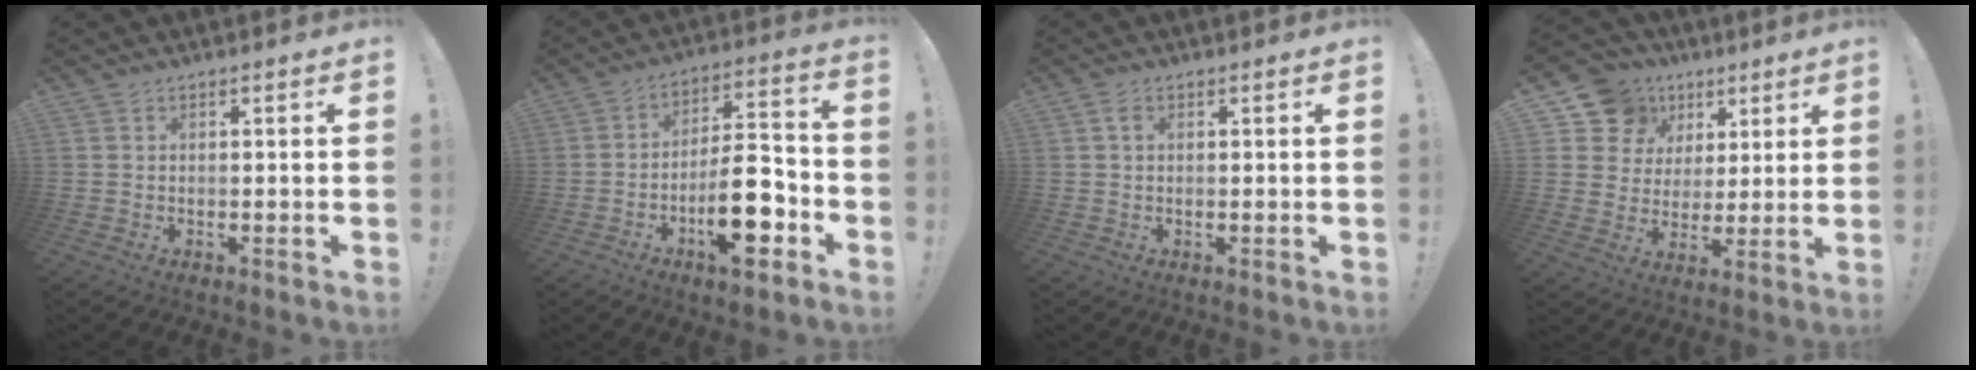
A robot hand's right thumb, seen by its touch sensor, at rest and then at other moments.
{"total": 16.3, "force": [-6.6, 6.8, 13.3], "torque": [-0.203, 0.042, -0.105]}
{"total": 1.6, "force": [0.6, 1.0, 1.1], "torque": [-0.017, 0.003, 0.008]}
{"total": 12.9, "force": [6.7, 10.4, 3.4], "torque": [-0.055, -0.040, 0.140]}